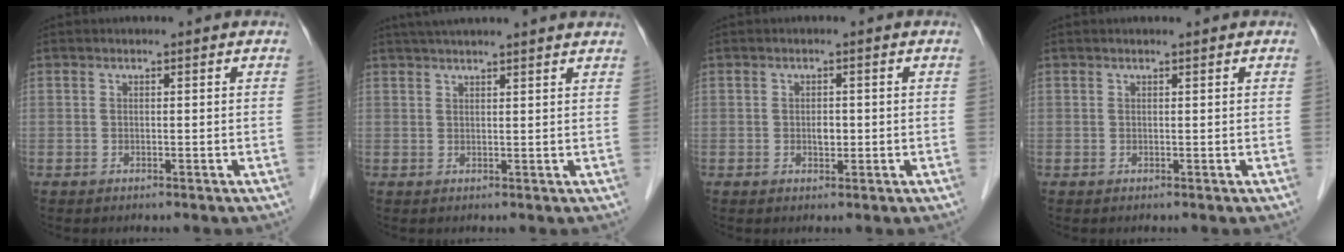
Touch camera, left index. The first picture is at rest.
{"total": 11.6, "force": [10.2, 0.0, 5.5], "torque": [-0.086, 0.038, 0.129]}
{"total": 1.5, "force": [-0.1, 0.9, 1.2], "torque": [-0.020, 0.001, -0.001]}
{"total": 0.7, "force": [0.6, -0.1, 0.4], "torque": [-0.006, 0.003, 0.011]}